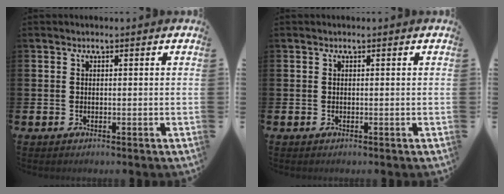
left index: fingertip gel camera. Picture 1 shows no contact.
{"total": 0.0}